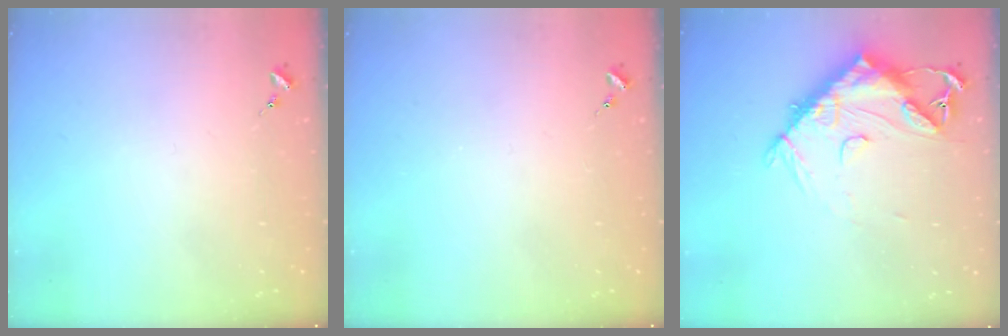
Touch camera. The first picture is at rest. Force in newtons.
{"total": 0.0}
{"total": 14.3, "press": 14.2, "slide": 1.3}